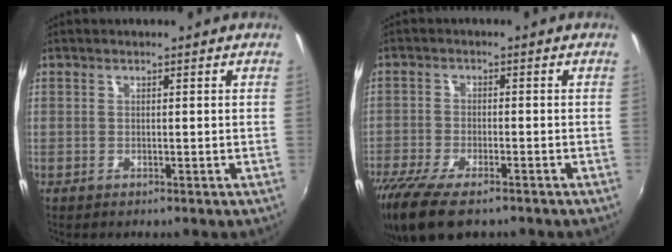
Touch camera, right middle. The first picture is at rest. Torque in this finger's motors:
{"motor_torque": [1.18, -0.96, 0.22, 0.09]}